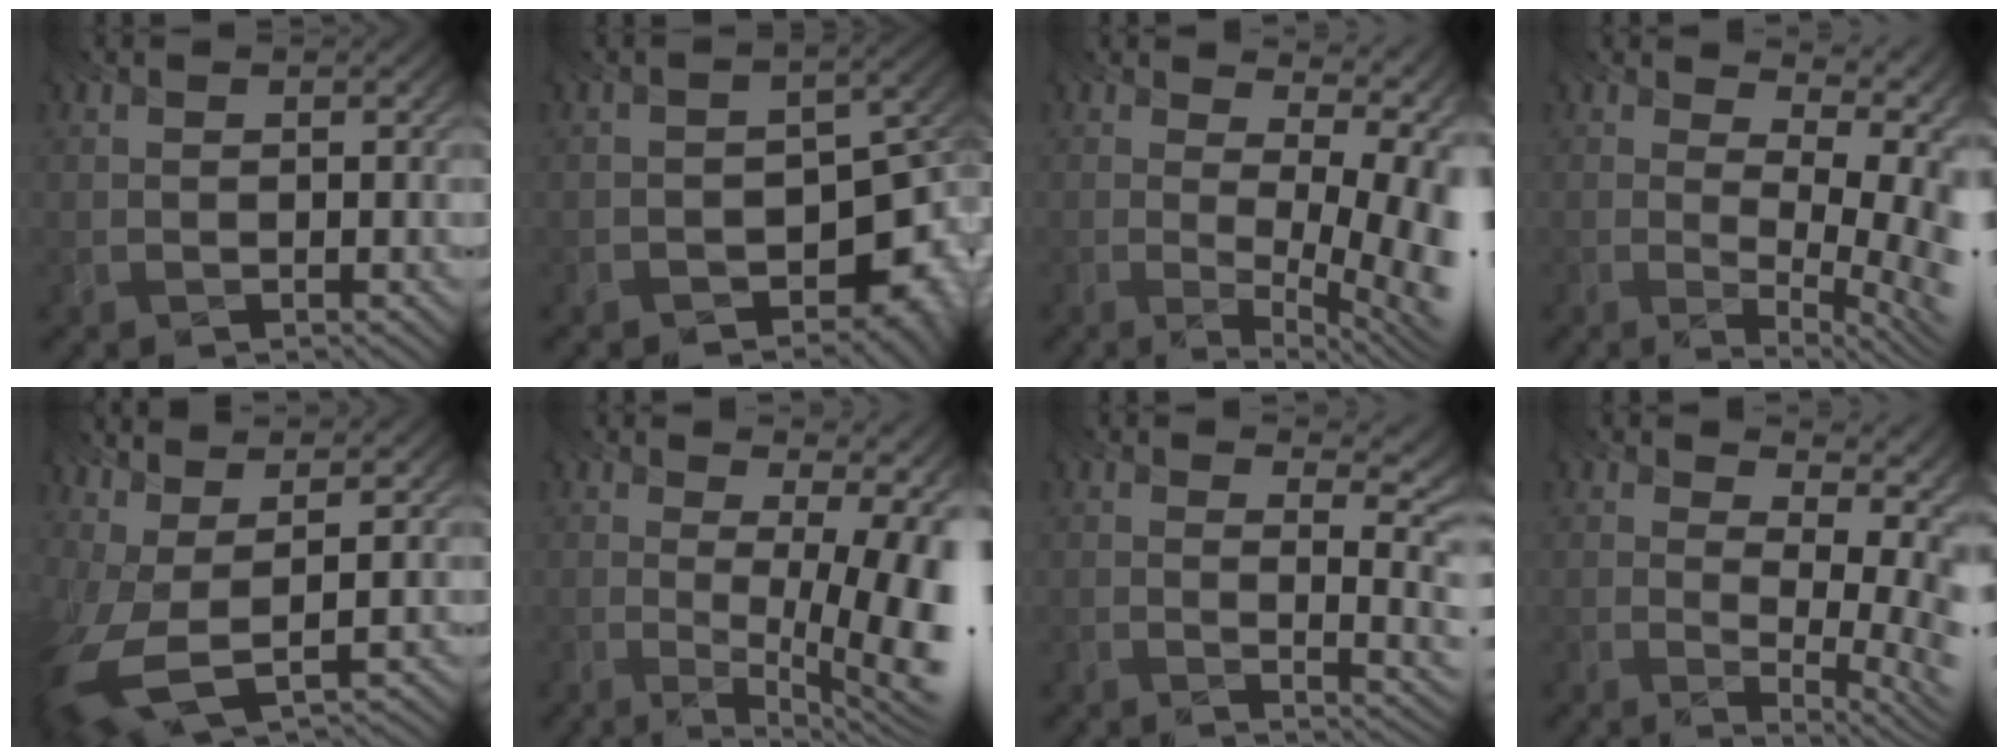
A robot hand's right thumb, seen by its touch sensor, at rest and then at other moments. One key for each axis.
{"total": 11.2, "fx": -4.0, "fy": 6.9, "fz": 7.8, "tx": -0.113, "ty": -0.034, "tz": -0.059}
{"total": 14.2, "fx": 3.7, "fy": 6.2, "fz": 12.3, "tx": -0.149, "ty": 0.035, "tz": 0.066}
{"total": 11.4, "fx": 3.9, "fy": 4.6, "fz": 9.7, "tx": -0.135, "ty": 0.016, "tz": 0.063}
{"total": 10.0, "fx": -0.1, "fy": 4.7, "fz": 8.8, "tx": -0.212, "ty": -0.024, "tz": 0.022}
{"total": 14.7, "fx": 1.7, "fy": 5.3, "fz": 13.6, "tx": -0.168, "ty": 0.037, "tz": 0.043}
{"total": 10.3, "fx": 4.6, "fy": 4.2, "fz": 8.1, "tx": -0.112, "ty": 0.017, "tz": 0.054}
{"total": 10.5, "fx": 4.7, "fy": 4.6, "fz": 8.2, "tx": -0.111, "ty": 0.012, "tz": 0.054}